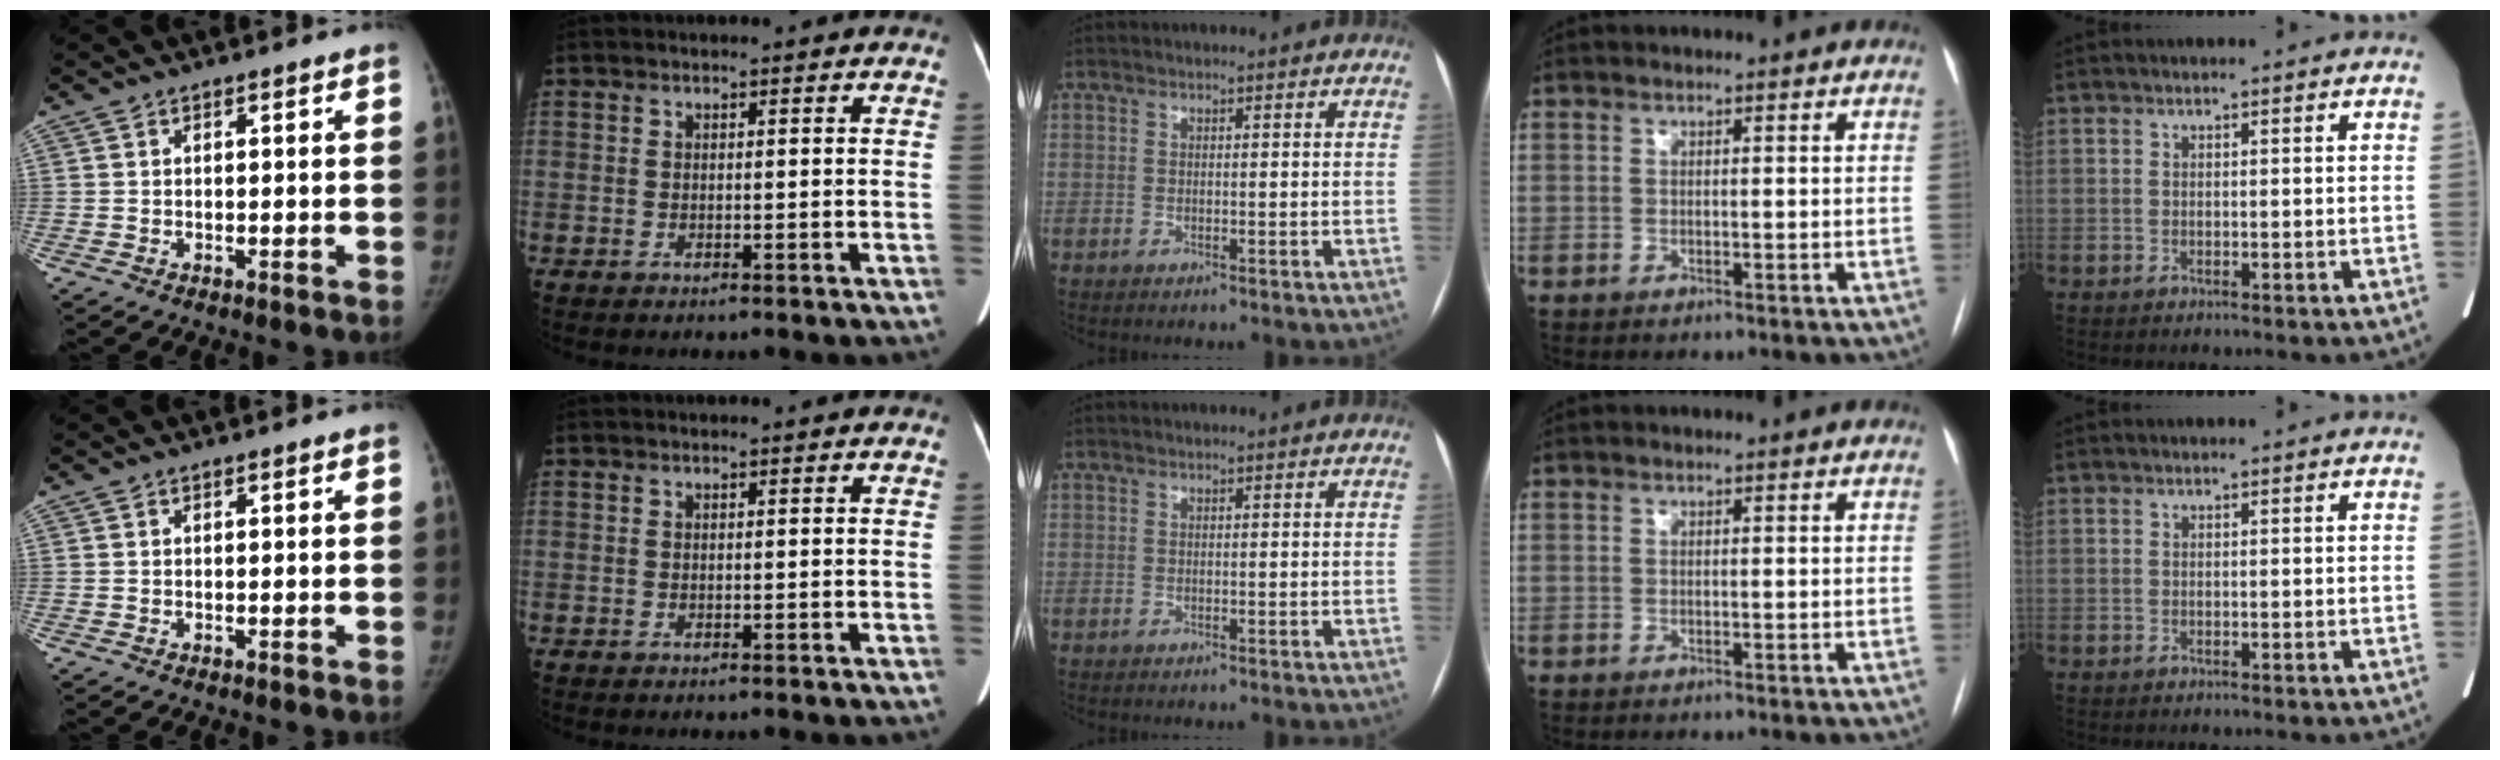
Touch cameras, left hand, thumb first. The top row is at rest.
{}